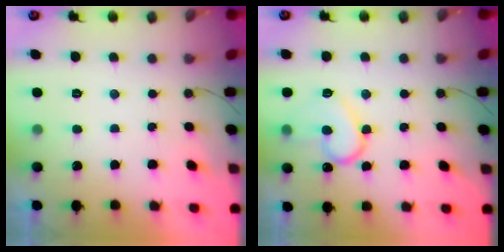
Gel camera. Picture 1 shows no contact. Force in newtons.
{"total": 13.1, "press": 13.1, "slide": 1.1}